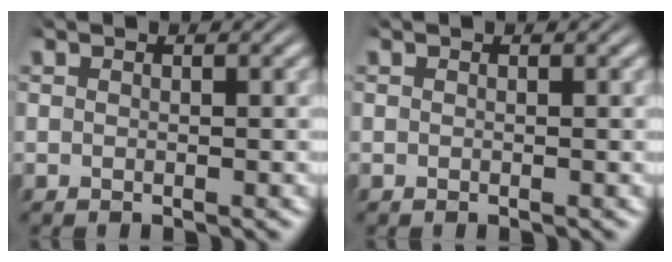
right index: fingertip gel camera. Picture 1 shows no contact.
{"total": 1.0, "force": [-0.7, 0.5, -0.4], "torque": [0.003, 0.001, -0.015]}